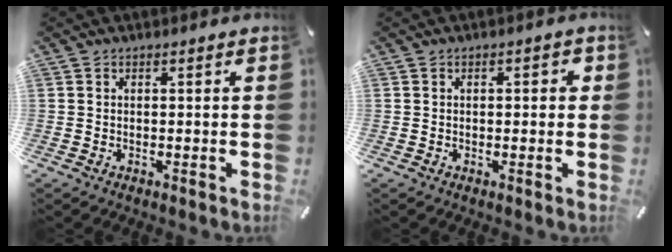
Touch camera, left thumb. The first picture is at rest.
{"total": 1.5, "force": [0.0, 0.9, 1.3], "torque": [-0.016, 0.004, -0.004]}